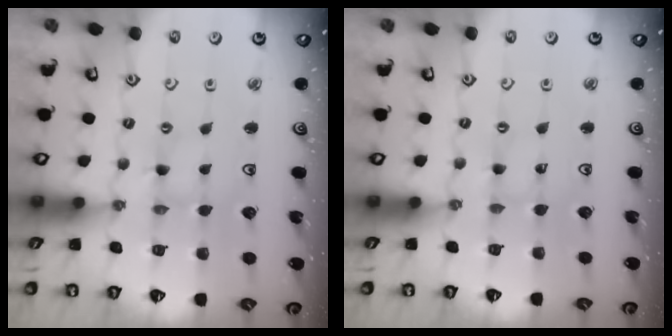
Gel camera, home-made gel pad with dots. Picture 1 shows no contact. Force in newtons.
{"total": 0.0}